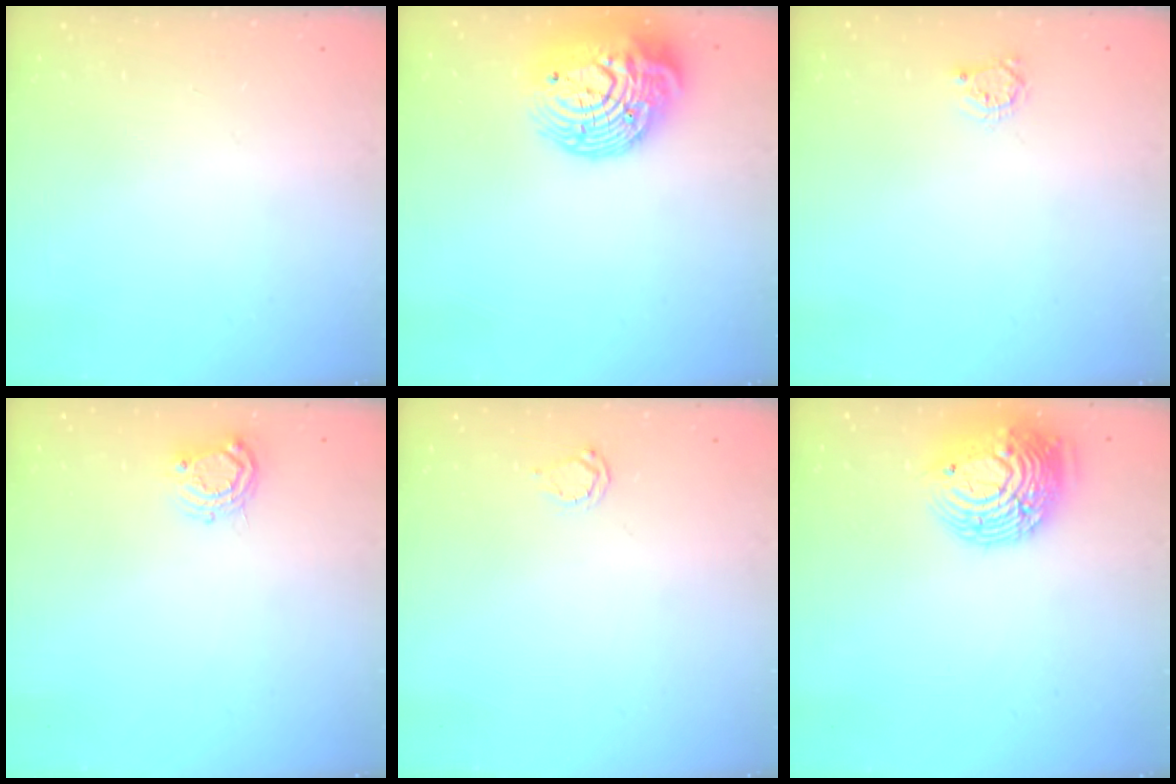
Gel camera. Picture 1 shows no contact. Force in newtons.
{"total": 18.4, "press": 18.3, "slide": 1.3}
{"total": 3.4, "press": 3.4, "slide": 0.4}
{"total": 6.6, "press": 6.6, "slide": 0.5}
{"total": 2.7, "press": 2.7, "slide": 0.4}
{"total": 13.9, "press": 13.8, "slide": 1.0}